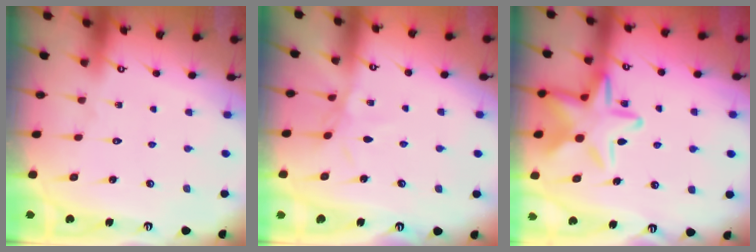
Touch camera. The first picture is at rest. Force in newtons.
{"total": 4.6, "press": 4.6, "slide": 0.4}
{"total": 17.7, "press": 17.7, "slide": 1.0}